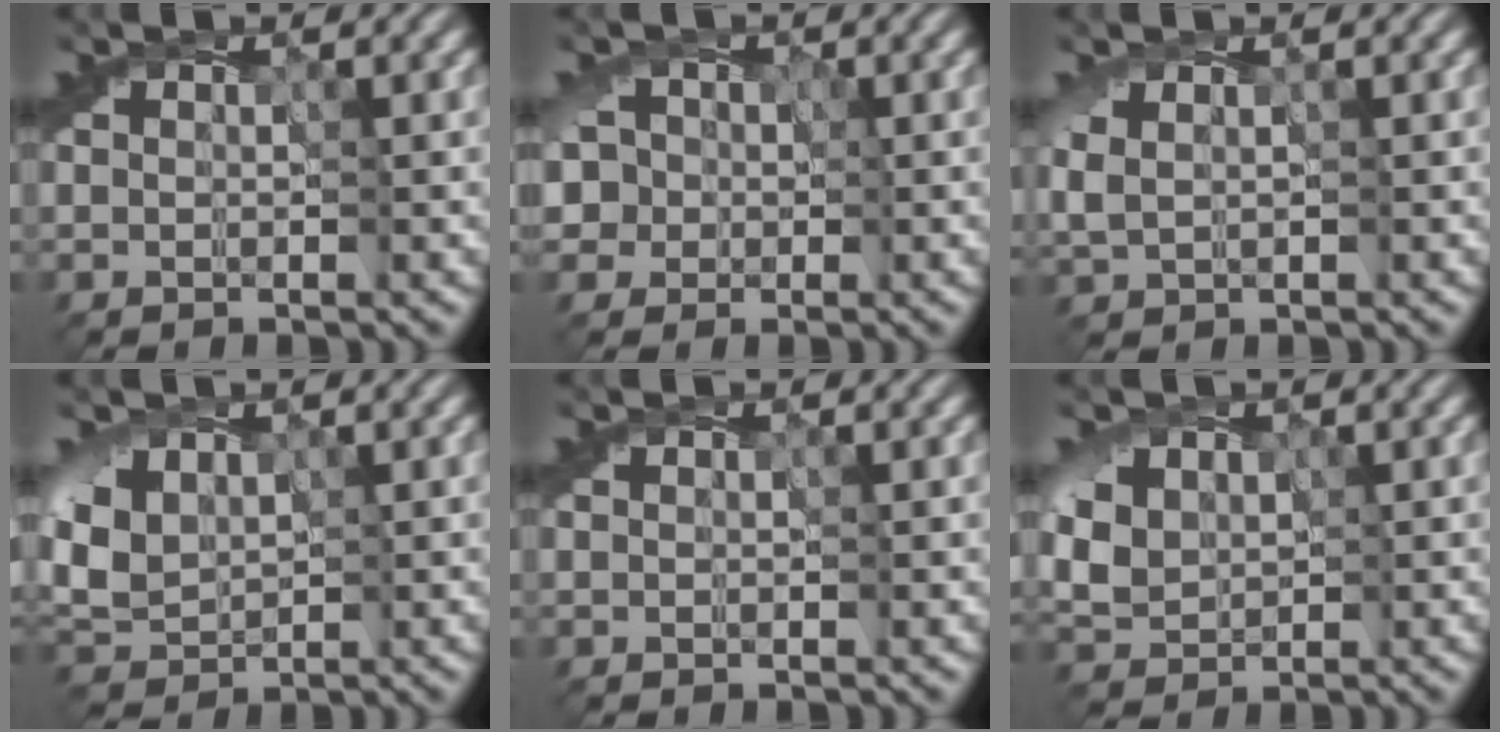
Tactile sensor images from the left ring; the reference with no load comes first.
{"total": 5.7, "force": [-1.5, 5.4, 1.1], "torque": [-0.019, 0.020, -0.060]}
{"total": 1.5, "force": [0.7, 0.9, 0.9], "torque": [-0.025, 0.004, 0.014]}
{"total": 4.7, "force": [1.8, 3.5, 2.6], "torque": [-0.086, 0.015, 0.043]}
{"total": 0.0}
{"total": 4.2, "force": [1.6, 3.4, 1.9], "torque": [-0.066, 0.023, 0.035]}